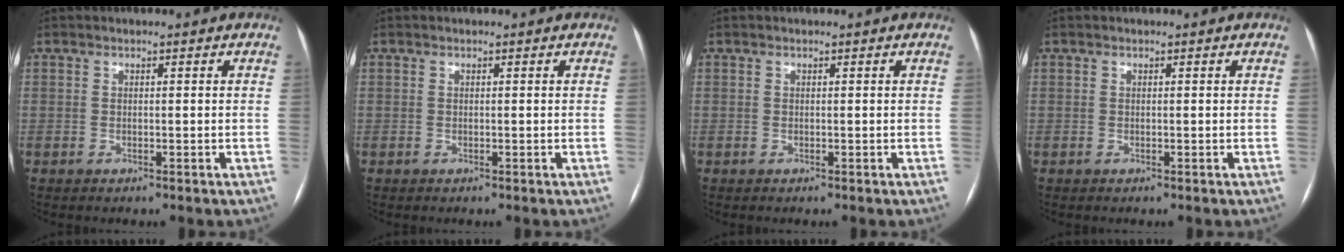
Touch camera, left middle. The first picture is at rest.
{"total": 0.0}
{"total": 0.0}
{"total": 0.0}